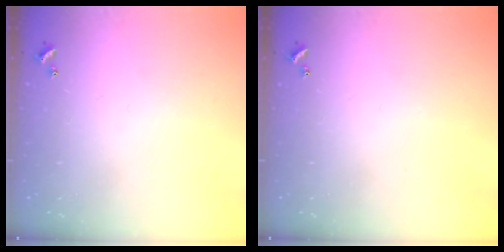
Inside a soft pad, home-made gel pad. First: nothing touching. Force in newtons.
{"total": 0.0}